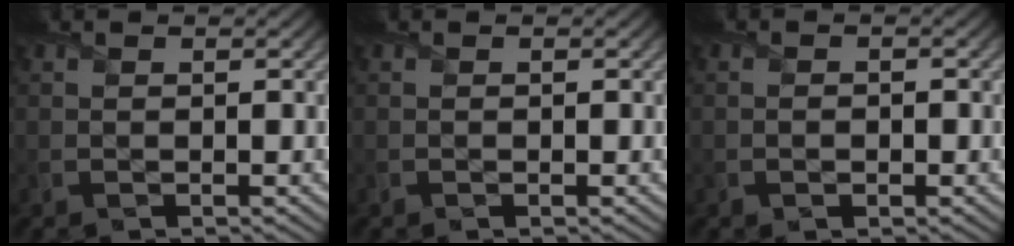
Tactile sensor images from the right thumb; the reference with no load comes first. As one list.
[{"total": 0.0}, {"total": 1.3, "force": [-0.4, 0.9, 0.8], "torque": [-0.002, 0.003, -0.008]}]